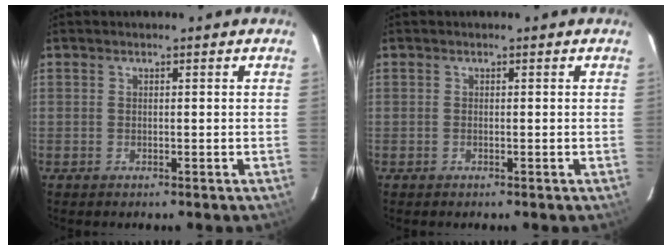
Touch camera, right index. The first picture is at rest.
{"total": 0.0}